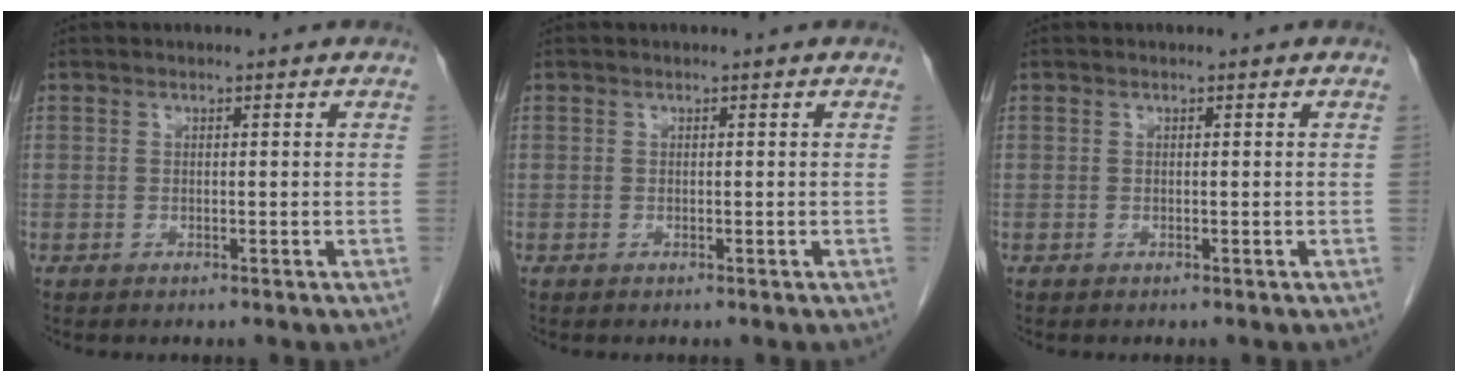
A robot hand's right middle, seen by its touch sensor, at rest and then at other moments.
{"total": 0.0}
{"total": 0.0}